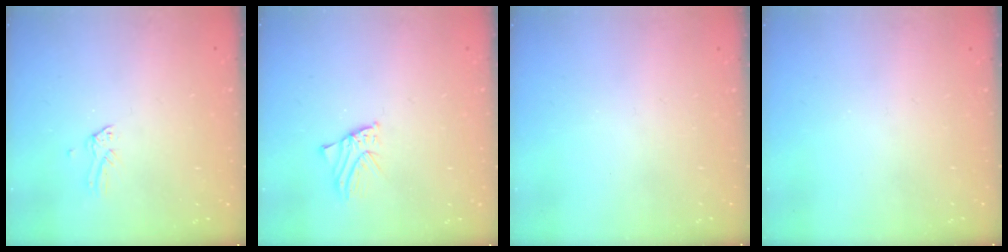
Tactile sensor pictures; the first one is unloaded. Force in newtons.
{"total": 1.8, "press": 1.8, "slide": 0.1}
{"total": 0.0}
{"total": 0.0}